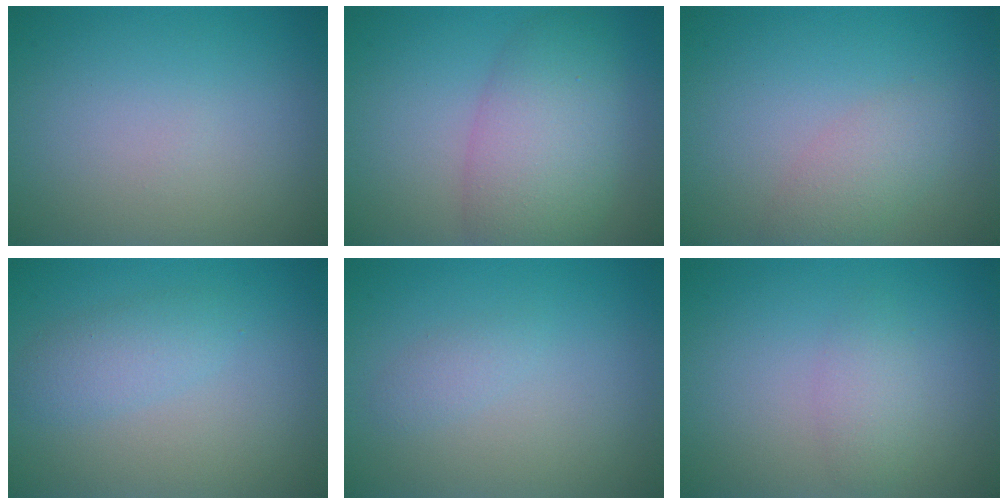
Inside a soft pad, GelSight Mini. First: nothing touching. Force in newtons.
{"total": 6.6, "press": 6.6, "slide": 0.2}
{"total": 2.4, "press": 2.4, "slide": 0.2}
{"total": 2.2, "press": 2.2, "slide": 0.1}
{"total": 1.1, "press": 1.1, "slide": 0.0}
{"total": 1.8, "press": 1.8, "slide": 0.1}